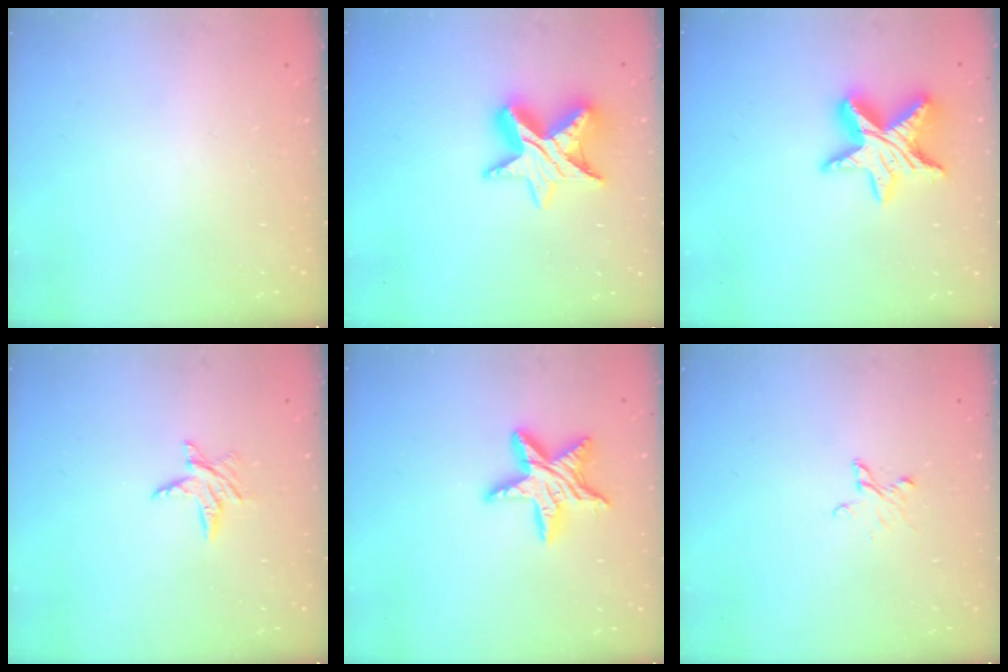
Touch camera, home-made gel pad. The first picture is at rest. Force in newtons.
{"total": 12.7, "press": 12.7, "slide": 0.7}
{"total": 14.8, "press": 14.8, "slide": 0.8}
{"total": 6.1, "press": 6.1, "slide": 0.6}
{"total": 13.2, "press": 13.2, "slide": 0.6}
{"total": 3.7, "press": 3.7, "slide": 0.3}